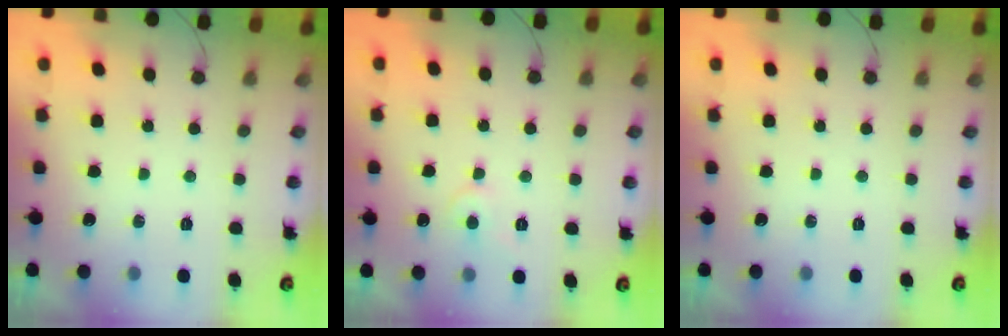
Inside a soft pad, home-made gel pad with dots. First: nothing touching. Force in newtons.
{"total": 5.5, "press": 5.5, "slide": 0.6}
{"total": 0.0}